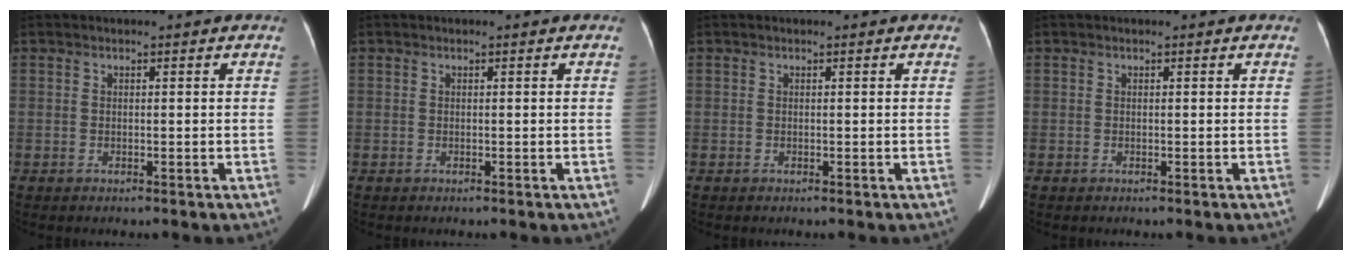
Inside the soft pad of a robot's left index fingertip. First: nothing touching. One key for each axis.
{"total": 0.0}
{"total": 0.0}
{"total": 0.0}